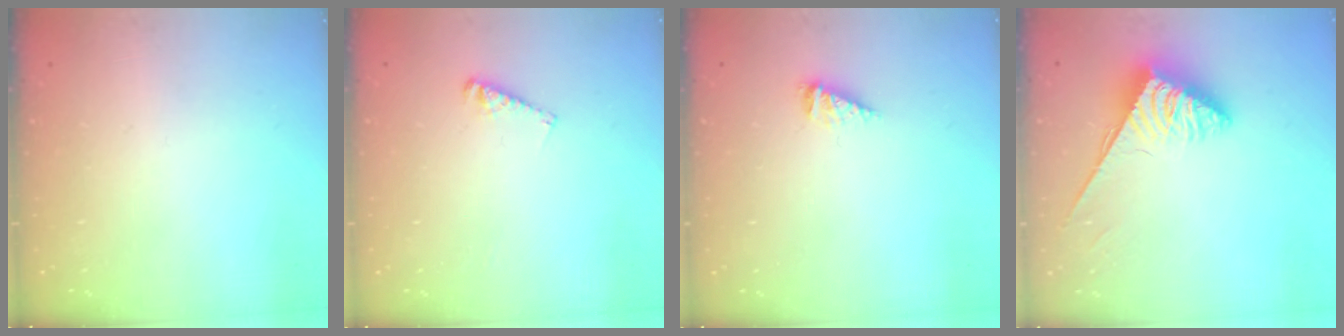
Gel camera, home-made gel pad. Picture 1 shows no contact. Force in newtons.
{"total": 3.9, "press": 3.8, "slide": 0.4}
{"total": 3.5, "press": 3.5, "slide": 0.3}
{"total": 3.6, "press": 3.5, "slide": 0.6}